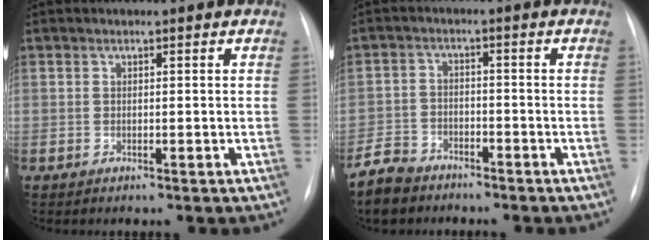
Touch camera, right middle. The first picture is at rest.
{"total": 5.9, "force": [-5.1, 2.7, 1.2], "torque": [-0.035, -0.010, -0.099]}